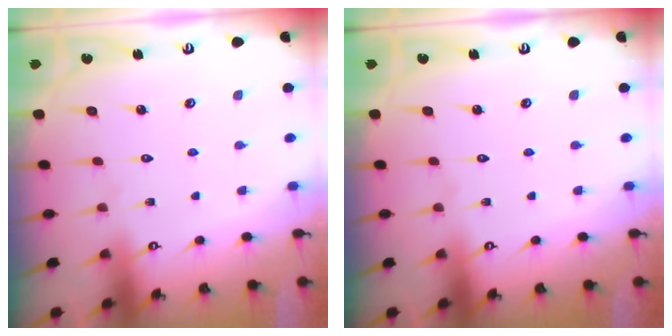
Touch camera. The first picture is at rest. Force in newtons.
{"total": 0.0}